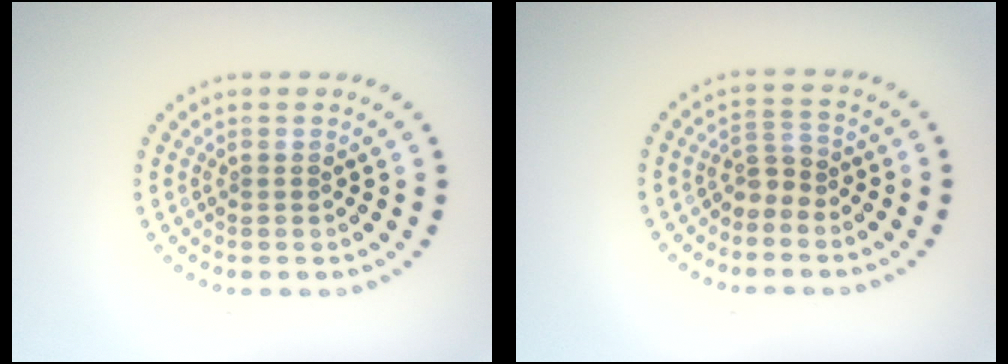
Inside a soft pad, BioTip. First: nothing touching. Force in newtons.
{"total": 1.9, "press": 1.3, "slide": 1.4}